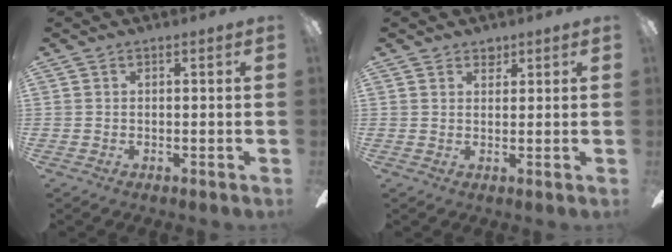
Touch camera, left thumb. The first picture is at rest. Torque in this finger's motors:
{"motor_torque": [0.30, -0.19, -0.04, -0.06, 0.00]}